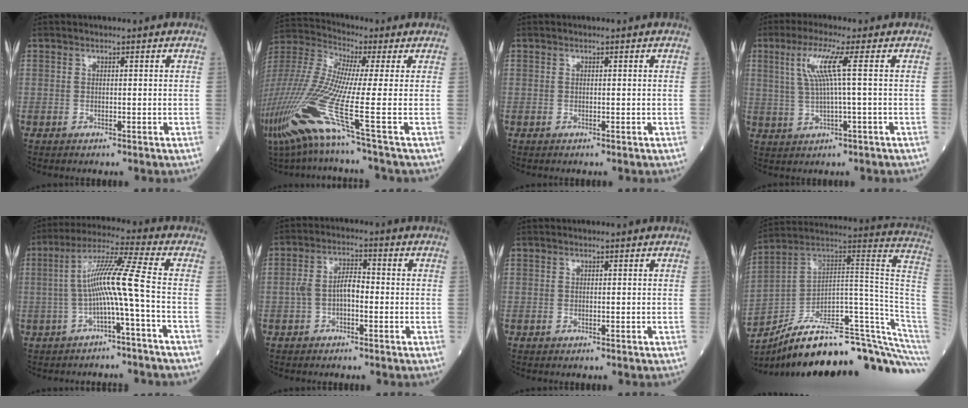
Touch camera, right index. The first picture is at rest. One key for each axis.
{"total": 20.7, "fx": -7.9, "fy": 0.3, "fz": 19.1, "tx": -0.459, "ty": -0.045, "tz": -0.163}
{"total": 0.0}
{"total": 6.1, "fx": 1.6, "fy": -0.8, "fz": 5.9, "tx": -0.122, "ty": 0.011, "tz": 0.037}
{"total": 8.7, "fx": -1.6, "fy": -1.6, "fz": 8.4, "tx": -0.158, "ty": 0.027, "tz": -0.028}
{"total": 5.0, "fx": -1.0, "fy": 2.2, "fz": 4.3, "tx": -0.091, "ty": 0.020, "tz": -0.020}
{"total": 0.0}
{"total": 28.5, "fx": -22.9, "fy": 3.1, "fz": 16.7, "tx": -0.130, "ty": 0.048, "tz": -0.332}